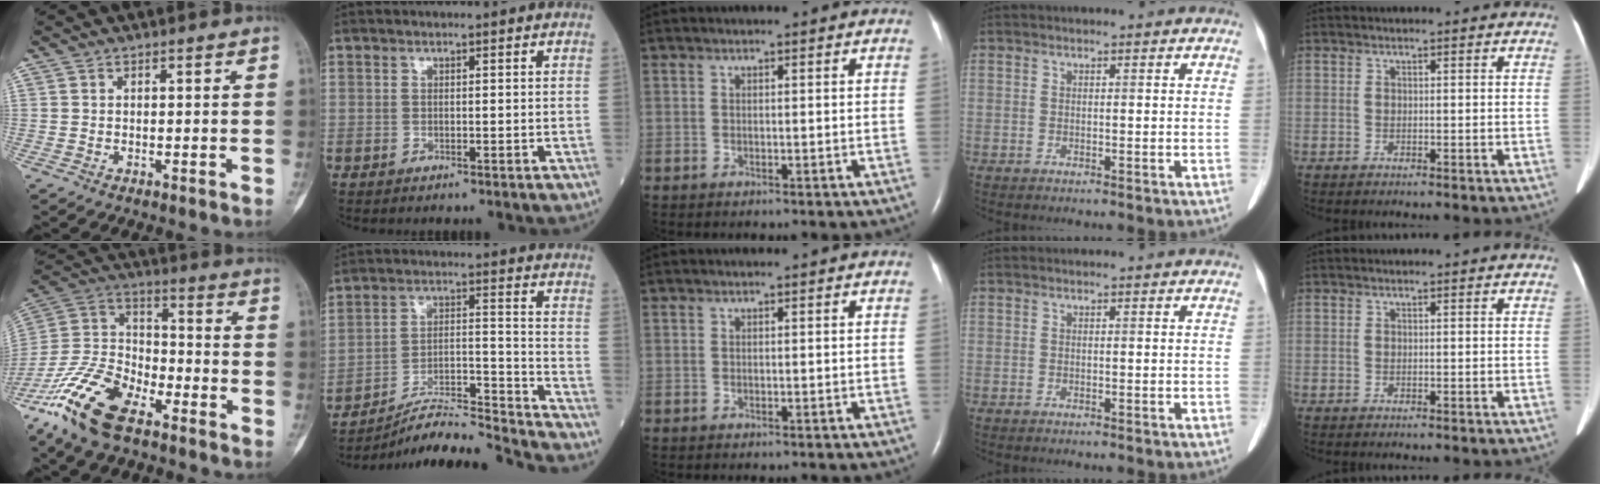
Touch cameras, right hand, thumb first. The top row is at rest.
{"thumb": {"total": 17.7, "force": [-11.4, 7.9, 10.9], "torque": [-0.221, 0.053, -0.225]}, "index": {"total": 14.8, "force": [-14.3, -2.1, 3.1], "torque": [-0.045, 0.023, -0.242]}}